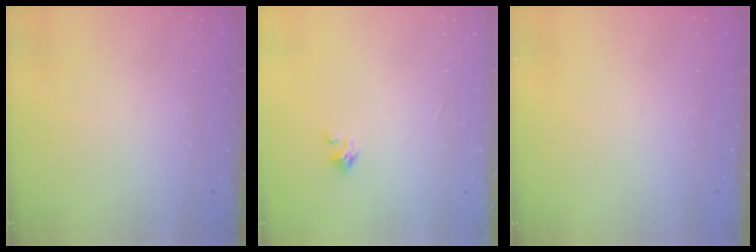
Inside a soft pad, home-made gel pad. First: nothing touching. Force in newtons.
{"total": 1.5, "press": 1.5, "slide": 0.1}
{"total": 0.0}